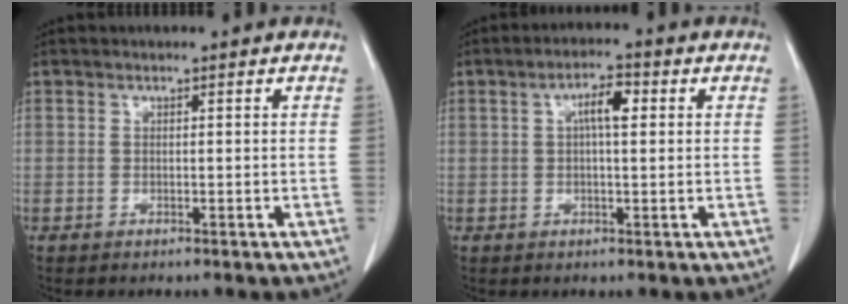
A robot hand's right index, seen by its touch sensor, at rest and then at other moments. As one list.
[{"total": 4.2, "force": [1.0, 1.1, 4.0], "torque": [-0.071, 0.012, 0.015]}]